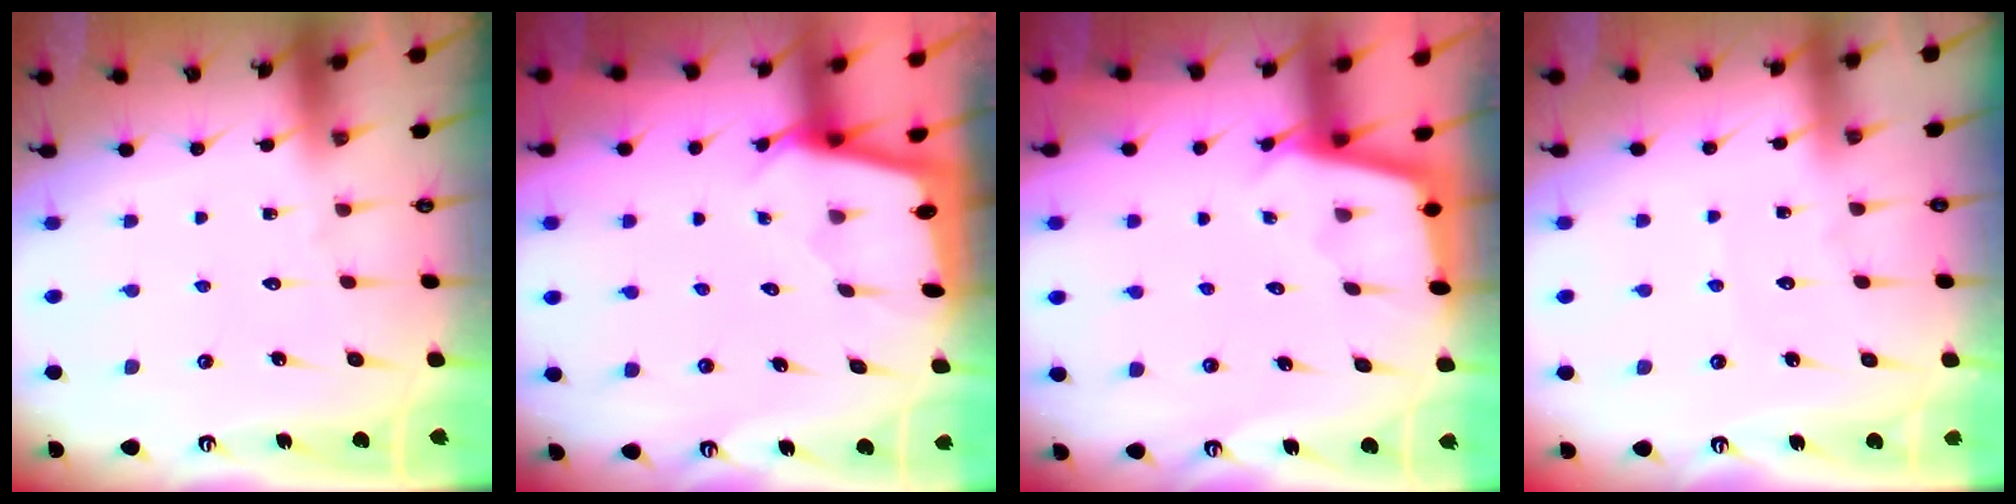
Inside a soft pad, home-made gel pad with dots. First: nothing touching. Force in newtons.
{"total": 1.8, "press": 1.8, "slide": 0.2}
{"total": 2.6, "press": 2.6, "slide": 0.1}
{"total": 2.6, "press": 2.6, "slide": 0.3}